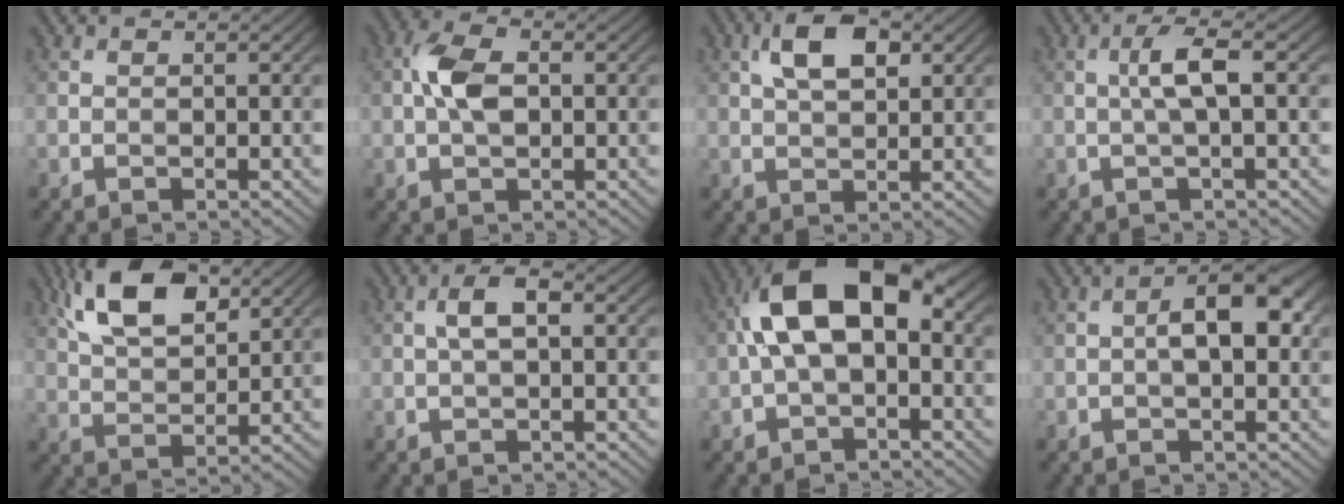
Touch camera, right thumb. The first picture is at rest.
{"total": 4.8, "force": [0.2, 2.6, 4.0], "torque": [-0.087, 0.010, -0.001]}
{"total": 6.0, "force": [2.2, 2.9, 4.7], "torque": [-0.096, 0.008, 0.036]}
{"total": 3.7, "force": [0.2, 0.4, 3.6], "torque": [-0.067, 0.013, 0.000]}
{"total": 10.0, "force": [5.5, 4.4, 7.0], "torque": [-0.152, 0.014, 0.107]}
{"total": 3.2, "force": [0.3, 1.1, 3.0], "torque": [-0.060, 0.013, 0.001]}
{"total": 11.7, "force": [1.0, 6.1, 9.9], "torque": [-0.177, 0.025, 0.008]}
{"total": 5.5, "force": [0.1, 2.3, 5.0], "torque": [-0.074, 0.010, -0.005]}